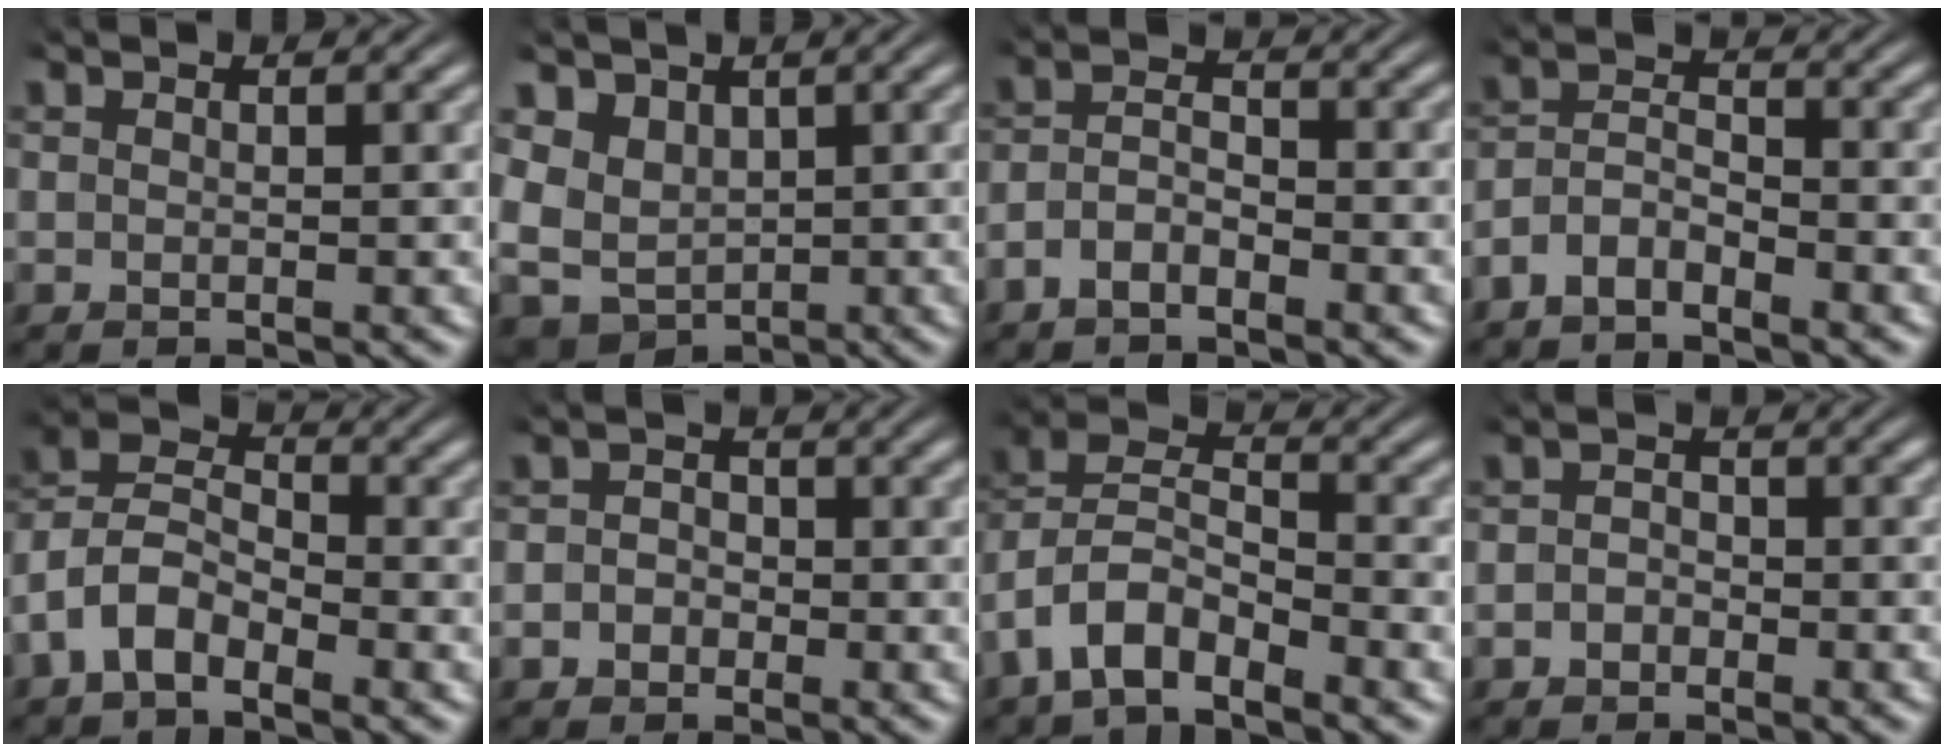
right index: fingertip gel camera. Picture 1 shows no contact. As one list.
[{"total": 9.3, "force": [-0.5, 8.5, 3.7], "torque": [-0.137, -0.060, 0.009]}, {"total": 3.8, "force": [-2.2, 2.6, 1.8], "torque": [-0.036, -0.002, -0.042]}, {"total": 4.8, "force": [-2.7, 3.6, 1.7], "torque": [-0.041, -0.007, -0.055]}, {"total": 8.0, "force": [0.2, 7.1, 3.7], "torque": [-0.109, -0.013, -0.013]}, {"total": 2.6, "force": [-1.0, 2.3, 0.5], "torque": [-0.008, -0.002, -0.025]}, {"total": 7.6, "force": [0.0, 6.6, 3.7], "torque": [-0.112, -0.011, -0.014]}, {"total": 2.1, "force": [-1.2, 1.6, 0.4], "torque": [-0.005, -0.003, -0.024]}]